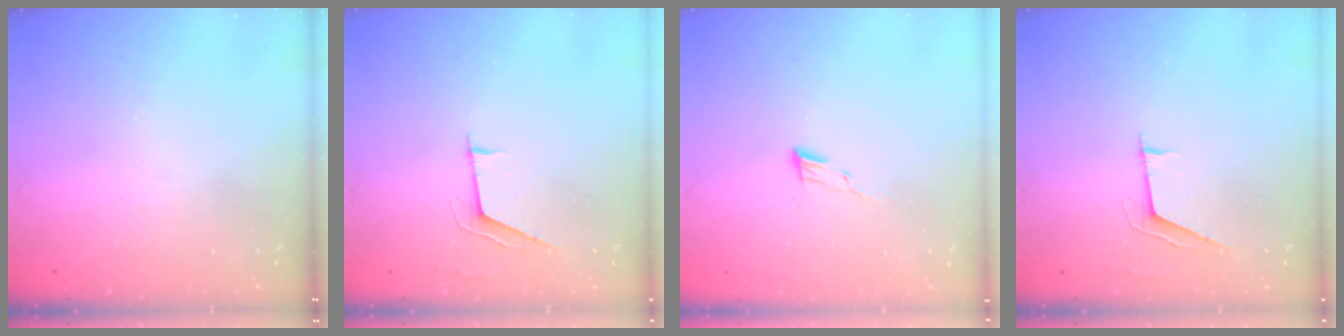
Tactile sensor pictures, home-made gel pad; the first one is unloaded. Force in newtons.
{"total": 5.4, "press": 4.9, "slide": 2.4}
{"total": 4.6, "press": 4.6, "slide": 0.4}
{"total": 5.4, "press": 4.9, "slide": 2.4}